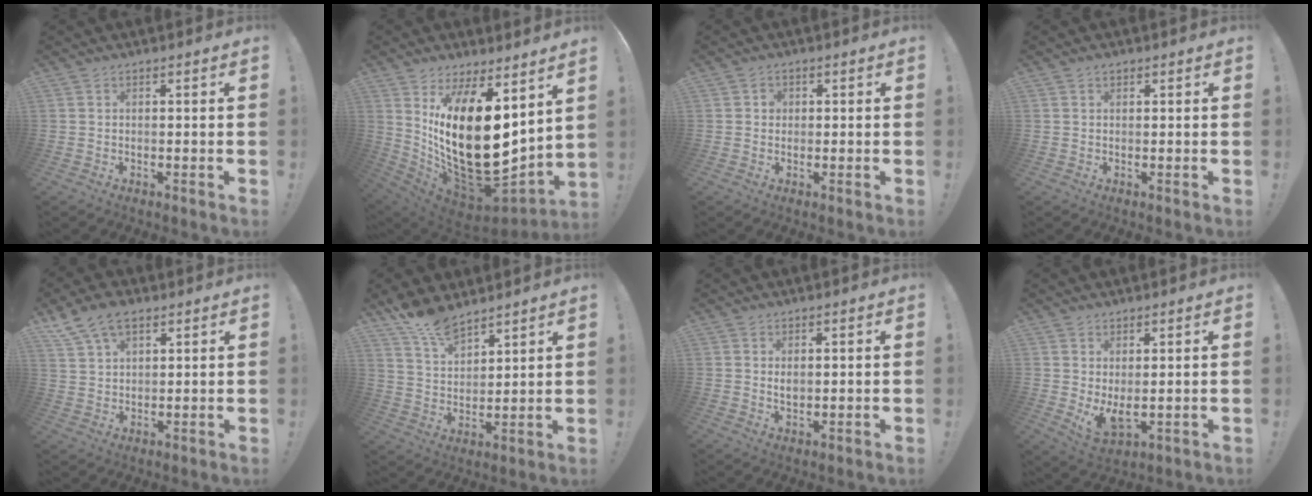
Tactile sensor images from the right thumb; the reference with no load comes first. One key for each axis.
{"total": 25.5, "fx": 2.0, "fy": 11.9, "fz": 22.4, "tx": -0.439, "ty": -0.043, "tz": 0.052}
{"total": 2.0, "fx": 0.2, "fy": 1.9, "fz": 0.6, "tx": -0.012, "ty": 0.003, "tz": 0.002}
{"total": 0.8, "fx": 0.5, "fy": 0.5, "fz": 0.3, "tx": -0.005, "ty": 0.001, "tz": 0.010}
{"total": 9.1, "fx": 5.8, "fy": 5.1, "fz": 4.9, "tx": -0.097, "ty": -0.015, "tz": 0.114}
{"total": 10.0, "fx": 8.5, "fy": 3.9, "fz": 3.6, "tx": -0.078, "ty": -0.057, "tz": 0.164}
{"total": 1.9, "fx": 0.8, "fy": 1.1, "fz": 1.3, "tx": -0.021, "ty": -0.001, "tz": 0.014}
{"total": 5.3, "fx": 2.3, "fy": 2.2, "fz": 4.2, "tx": -0.048, "ty": -0.028, "tz": 0.046}